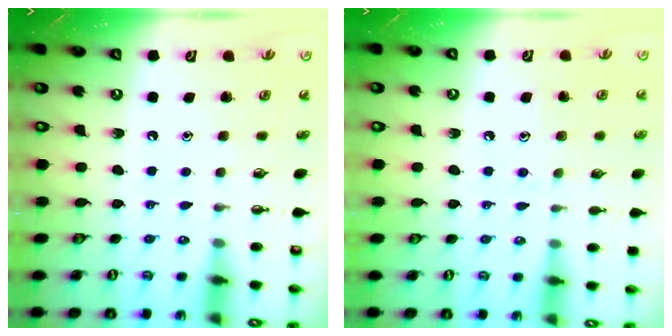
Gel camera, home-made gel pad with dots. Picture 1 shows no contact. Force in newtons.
{"total": 6.7, "press": 6.7, "slide": 0.7}